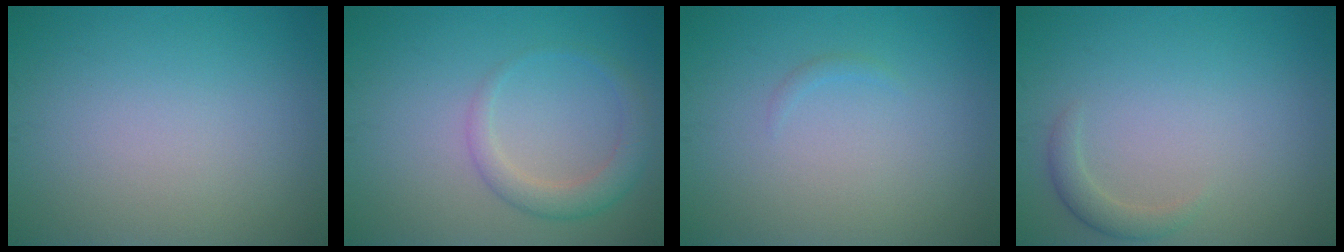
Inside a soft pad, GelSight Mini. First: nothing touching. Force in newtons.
{"total": 2.8, "press": 2.8, "slide": 0.2}
{"total": 0.5, "press": 0.5, "slide": 0.1}
{"total": 1.6, "press": 1.6, "slide": 0.1}